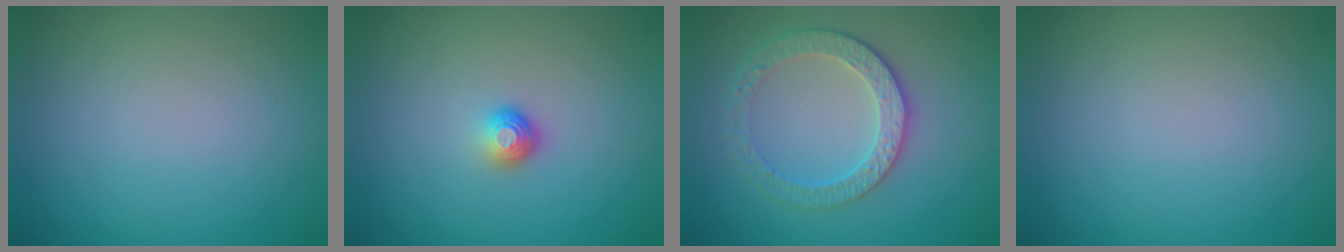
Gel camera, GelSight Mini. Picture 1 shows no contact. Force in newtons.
{"total": 1.7, "press": 1.2, "slide": 1.2}
{"total": 3.3, "press": 3.1, "slide": 1.2}
{"total": 0.0}